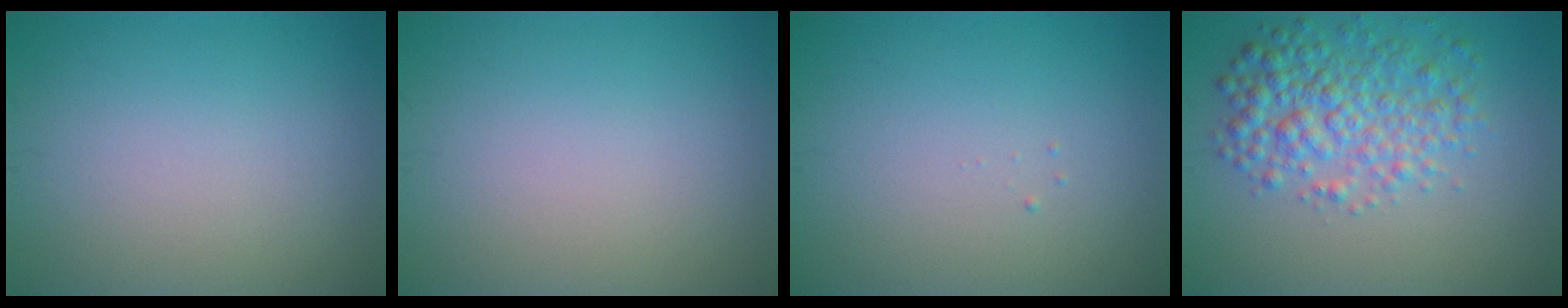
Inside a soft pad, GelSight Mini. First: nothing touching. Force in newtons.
{"total": 0.0}
{"total": 0.0}
{"total": 5.3, "press": 5.3, "slide": 0.1}